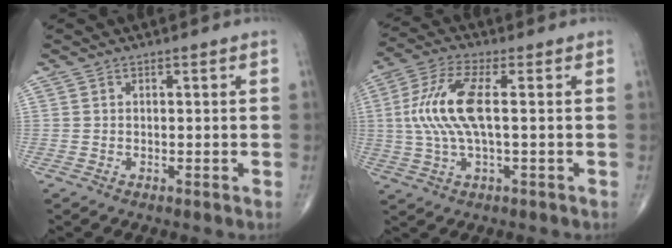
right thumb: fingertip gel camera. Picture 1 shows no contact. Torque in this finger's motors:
{"motor_torque": [0.57, 0.51, 1.16, 0.02, 0.16]}